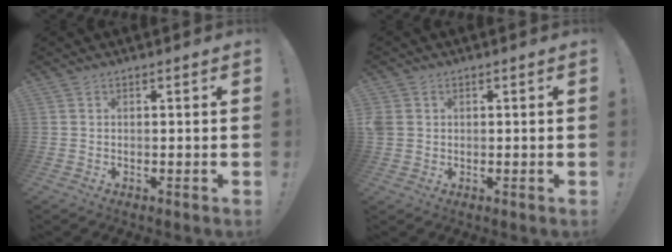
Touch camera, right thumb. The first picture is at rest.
{"total": 2.7, "force": [0.6, 2.5, 0.9], "torque": [-0.022, 0.007, 0.016]}